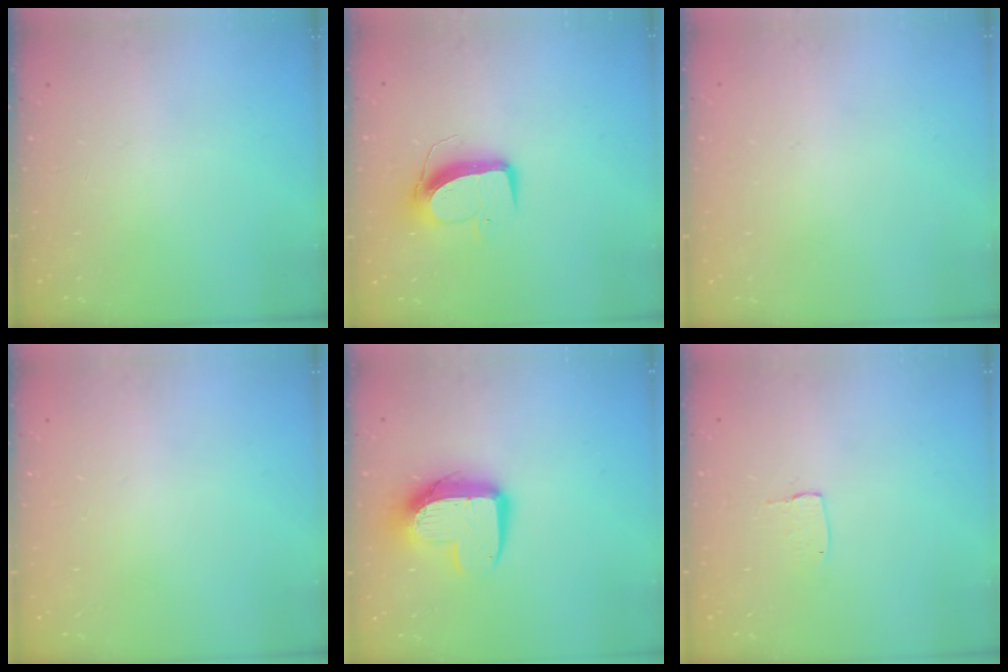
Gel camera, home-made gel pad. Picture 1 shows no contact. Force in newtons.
{"total": 9.9, "press": 9.8, "slide": 1.0}
{"total": 0.0}
{"total": 0.0}
{"total": 11.9, "press": 11.8, "slide": 0.9}
{"total": 3.5, "press": 3.5, "slide": 0.1}